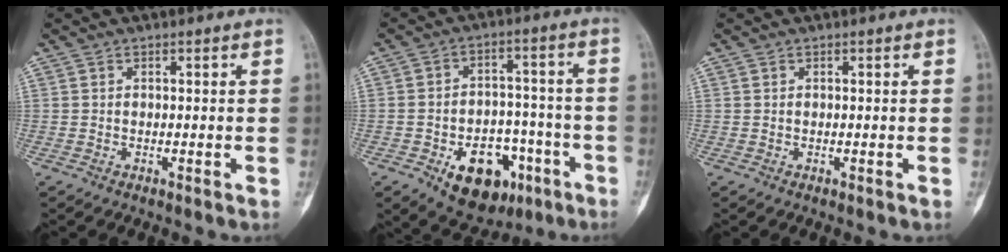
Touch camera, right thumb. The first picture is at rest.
{"total": 14.4, "force": [-6.6, 9.5, 8.5], "torque": [-0.084, 0.044, -0.085]}
{"total": 0.0}